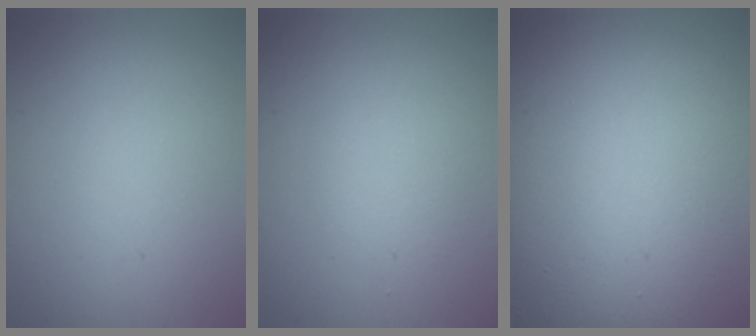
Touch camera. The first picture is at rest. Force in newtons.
{"total": 1.4, "press": 1.3, "slide": 0.1}
{"total": 20.1, "press": 20.1, "slide": 1.2}